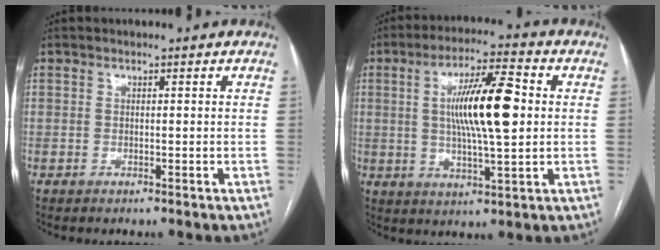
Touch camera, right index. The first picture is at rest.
{"total": 12.8, "force": [1.7, 2.0, 12.6], "torque": [-0.221, 0.011, 0.027]}